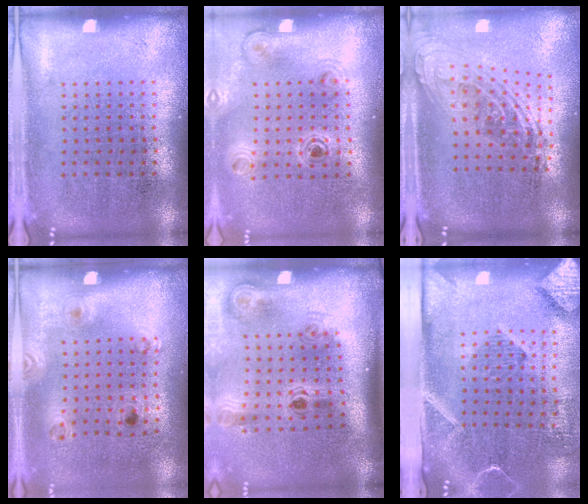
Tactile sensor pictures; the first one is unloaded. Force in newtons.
{"total": 1.0, "press": 1.0, "slide": 0.1}
{"total": 2.1, "press": 1.6, "slide": 1.4}
{"total": 1.3, "press": 0.8, "slide": 1.0}
{"total": 2.2, "press": 1.5, "slide": 1.6}
{"total": 2.9, "press": 2.2, "slide": 2.0}